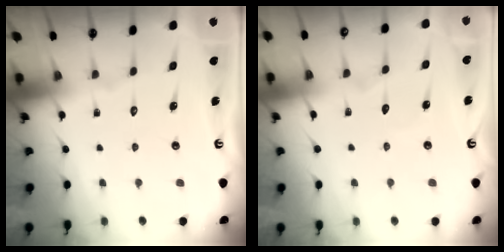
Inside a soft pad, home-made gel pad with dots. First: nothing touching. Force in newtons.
{"total": 3.1, "press": 3.1, "slide": 0.3}